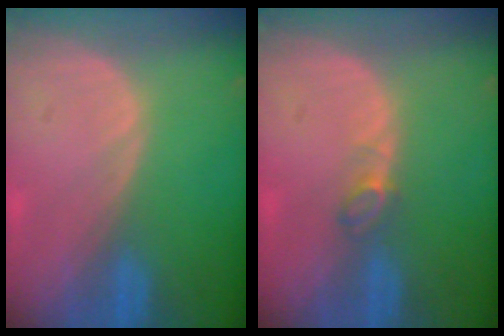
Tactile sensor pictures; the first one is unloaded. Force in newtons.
{"total": 2.0, "press": 1.9, "slide": 0.4}